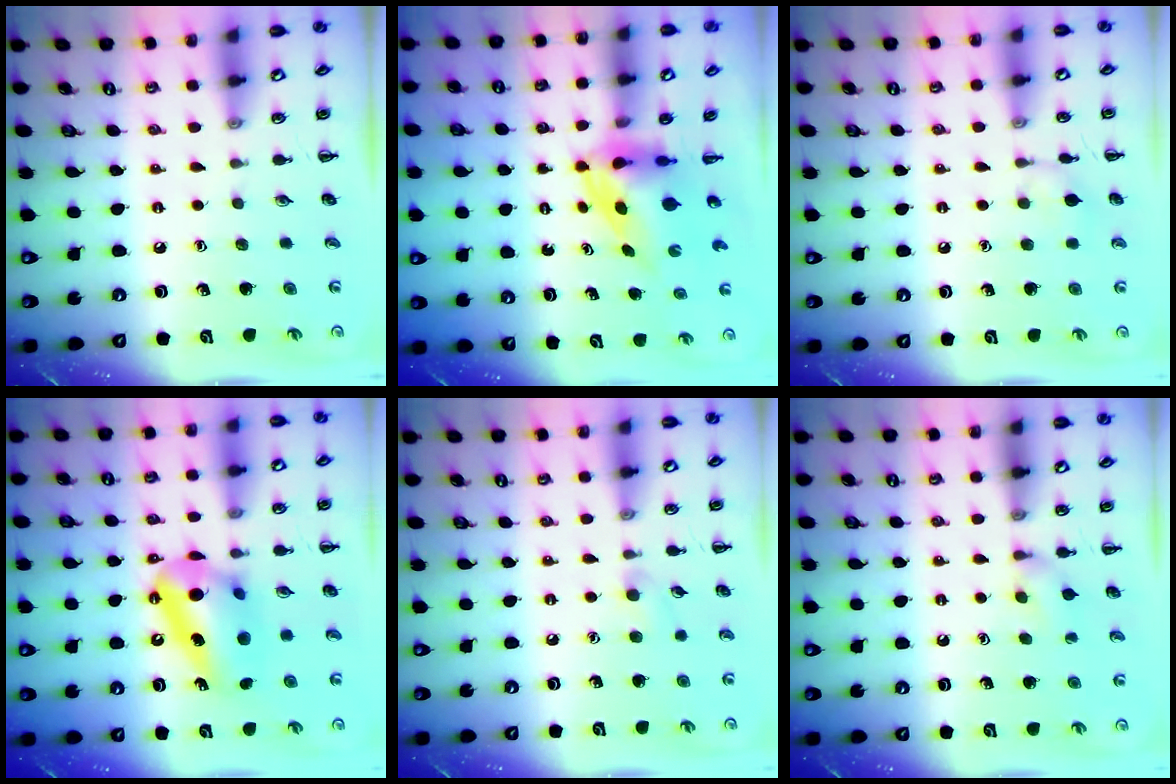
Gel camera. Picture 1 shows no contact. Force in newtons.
{"total": 3.8, "press": 3.7, "slide": 1.0}
{"total": 6.3, "press": 6.0, "slide": 2.0}
{"total": 12.1, "press": 12.0, "slide": 1.6}
{"total": 4.4, "press": 3.9, "slide": 1.9}
{"total": 5.4, "press": 5.1, "slide": 1.7}